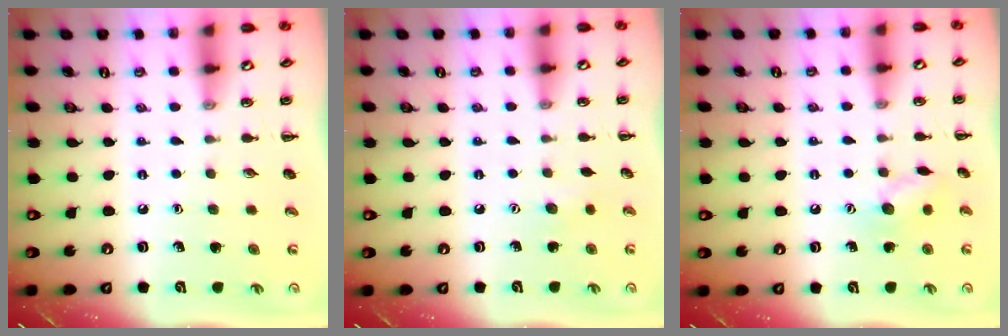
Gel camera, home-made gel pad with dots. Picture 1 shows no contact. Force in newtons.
{"total": 3.1, "press": 3.0, "slide": 0.8}
{"total": 8.3, "press": 8.2, "slide": 0.9}